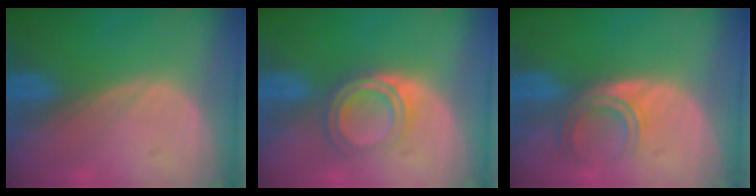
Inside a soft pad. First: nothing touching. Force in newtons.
{"total": 4.7, "press": 4.6, "slide": 0.7}
{"total": 4.8, "press": 4.0, "slide": 2.6}